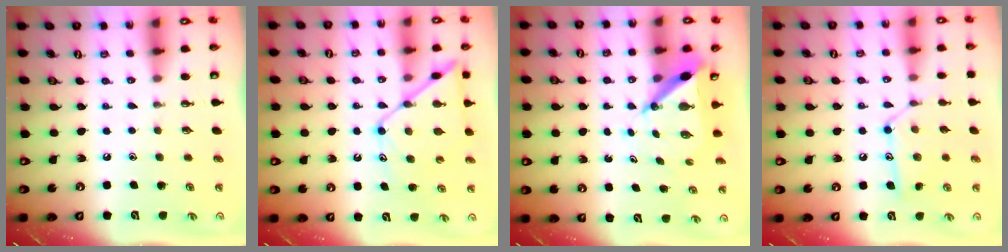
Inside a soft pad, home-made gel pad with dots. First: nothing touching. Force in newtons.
{"total": 12.2, "press": 12.2, "slide": 1.0}
{"total": 6.7, "press": 6.7, "slide": 0.5}
{"total": 12.2, "press": 12.2, "slide": 0.8}